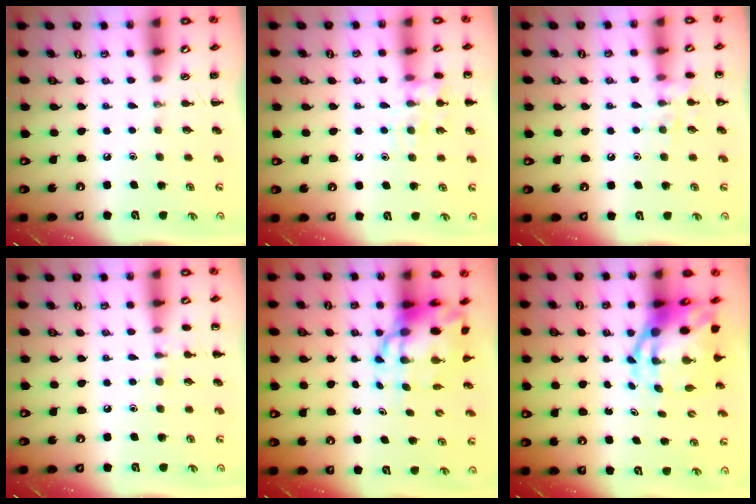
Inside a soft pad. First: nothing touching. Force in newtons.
{"total": 10.5, "press": 10.5, "slide": 0.8}
{"total": 8.7, "press": 8.6, "slide": 1.2}
{"total": 5.9, "press": 5.6, "slide": 1.7}
{"total": 11.1, "press": 10.8, "slide": 2.9}
{"total": 8.8, "press": 8.5, "slide": 2.1}